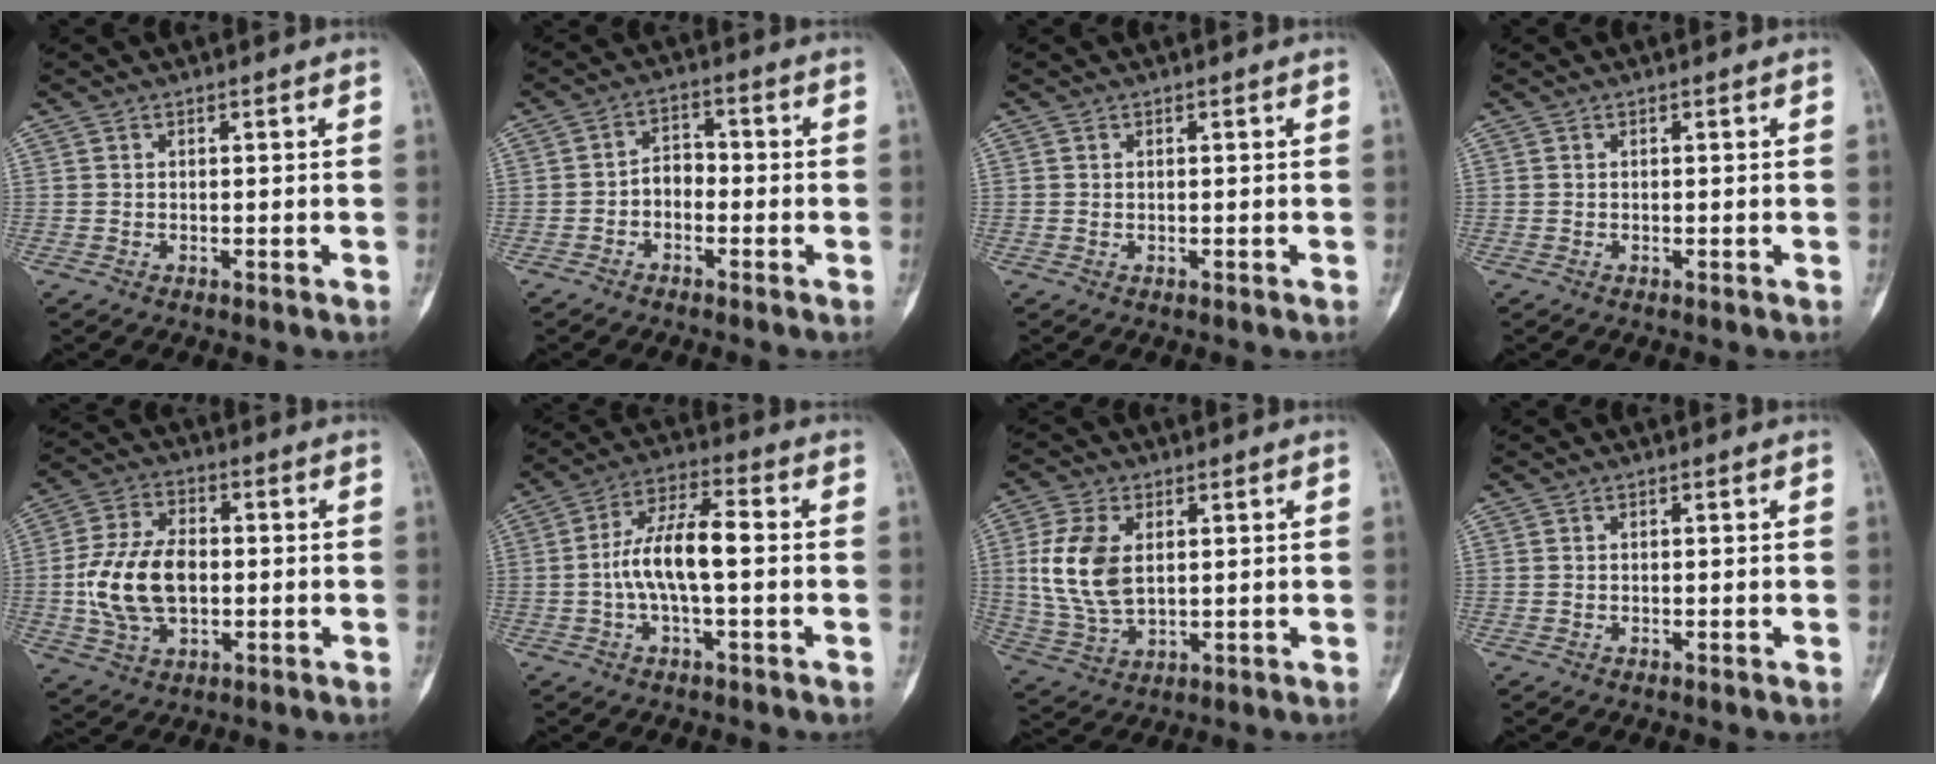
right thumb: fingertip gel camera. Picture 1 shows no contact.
{"total": 4.1, "force": [-1.4, 2.9, 2.5], "torque": [-0.025, 0.026, -0.035]}
{"total": 0.0}
{"total": 0.0}
{"total": 13.9, "force": [-0.9, 8.8, 10.7], "torque": [-0.198, 0.013, -0.012]}
{"total": 10.5, "force": [-0.9, 3.7, 9.8], "torque": [-0.197, 0.034, -0.021]}
{"total": 11.7, "force": [2.1, 7.0, 9.2], "torque": [-0.190, -0.008, 0.048]}
{"total": 0.0}